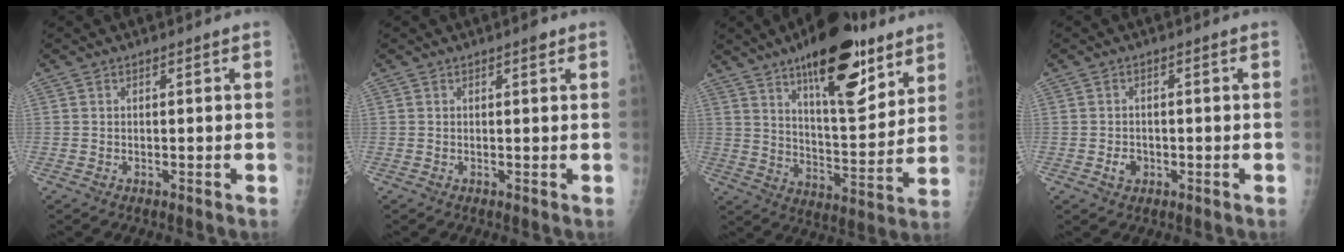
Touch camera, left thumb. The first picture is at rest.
{"total": 1.1, "force": [0.7, 0.3, 0.8], "torque": [-0.008, -0.001, 0.009]}
{"total": 21.0, "force": [12.7, 7.6, 14.9], "torque": [-0.188, -0.067, 0.200]}
{"total": 2.3, "force": [-0.8, 1.9, 1.0], "torque": [-0.008, 0.004, -0.010]}